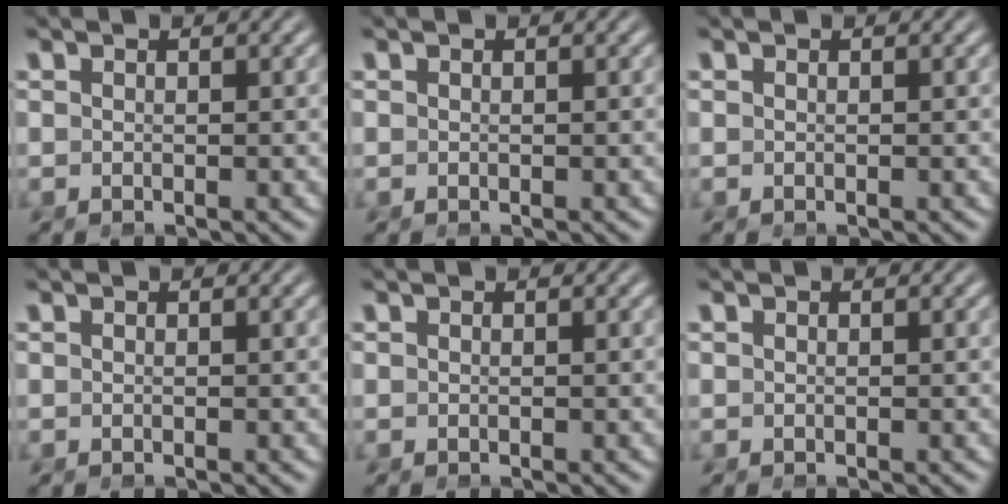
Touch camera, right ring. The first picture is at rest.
{"total": 0.0}
{"total": 0.0}
{"total": 0.0}
{"total": 0.0}
{"total": 0.0}